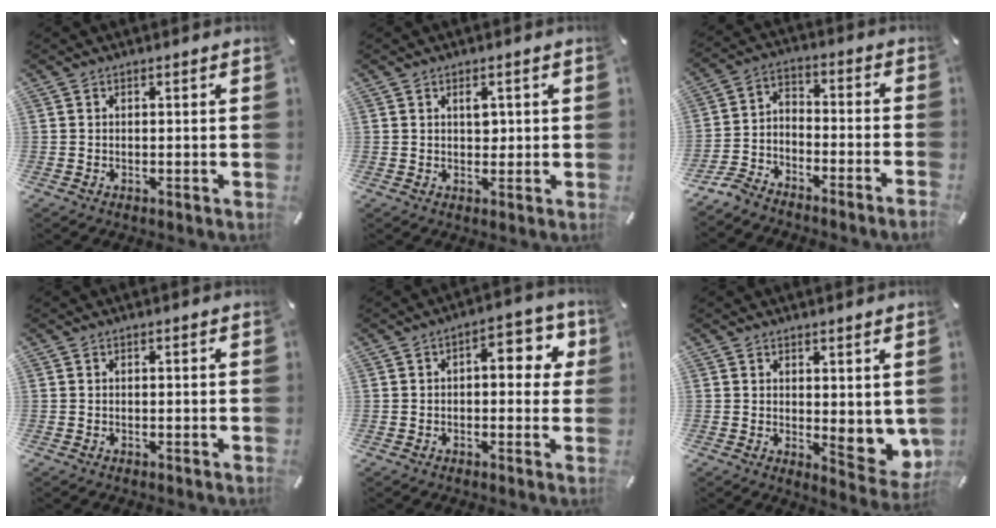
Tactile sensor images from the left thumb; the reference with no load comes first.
{"total": 2.5, "force": [0.7, 1.8, 1.6], "torque": [-0.010, -0.005, 0.006]}
{"total": 8.0, "force": [-7.7, 0.8, 1.9], "torque": [-0.041, 0.016, -0.156]}
{"total": 0.0}
{"total": 9.1, "force": [1.4, 4.8, 7.6], "torque": [-0.098, -0.002, 0.015]}
{"total": 7.5, "force": [0.4, 4.2, 6.2], "torque": [-0.060, -0.022, 0.019]}